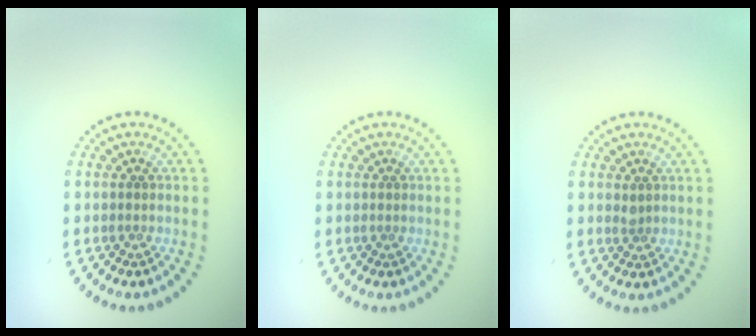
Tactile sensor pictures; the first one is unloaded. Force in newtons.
{"total": 0.0}
{"total": 0.7, "press": 0.6, "slide": 0.3}